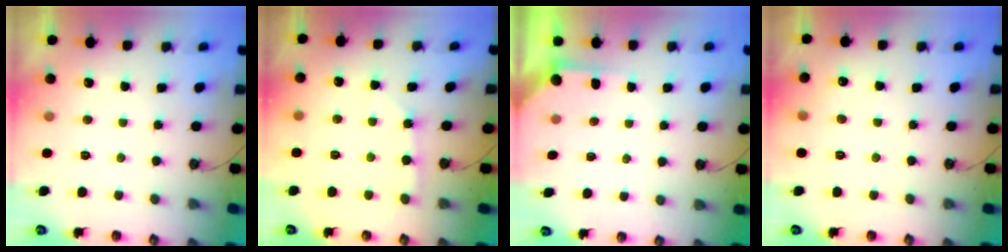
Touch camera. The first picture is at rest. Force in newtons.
{"total": 4.1, "press": 4.0, "slide": 0.4}
{"total": 2.2, "press": 2.2, "slide": 0.3}
{"total": 2.8, "press": 2.8, "slide": 0.4}